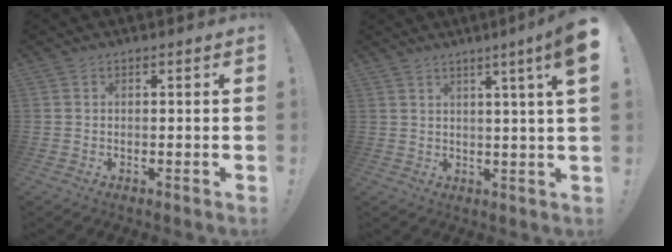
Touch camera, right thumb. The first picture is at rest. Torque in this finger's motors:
{"motor_torque": [-0.43, 2.60, 1.32, 1.45, 0.00]}